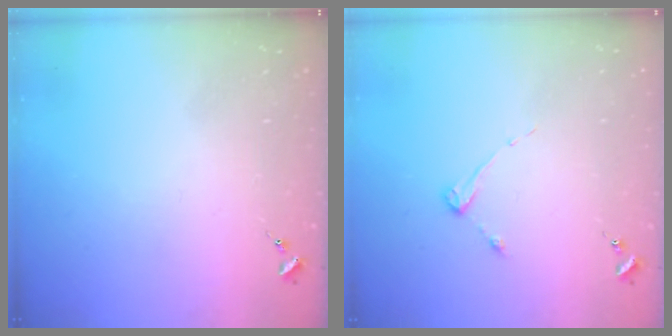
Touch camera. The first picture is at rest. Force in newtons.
{"total": 3.1, "press": 3.1, "slide": 0.4}